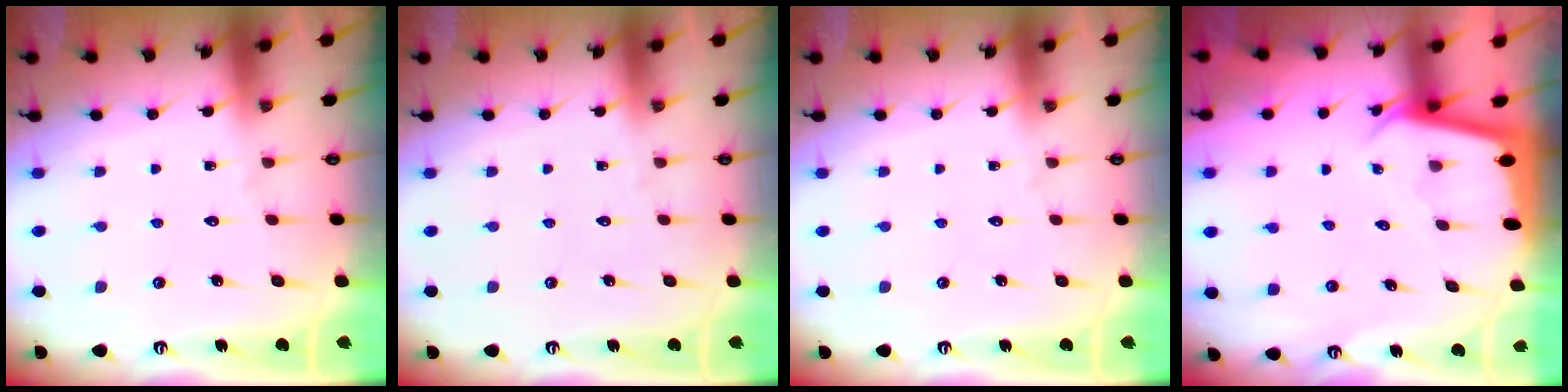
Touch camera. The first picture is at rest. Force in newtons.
{"total": 0.0}
{"total": 0.0}
{"total": 2.1, "press": 2.1, "slide": 0.1}